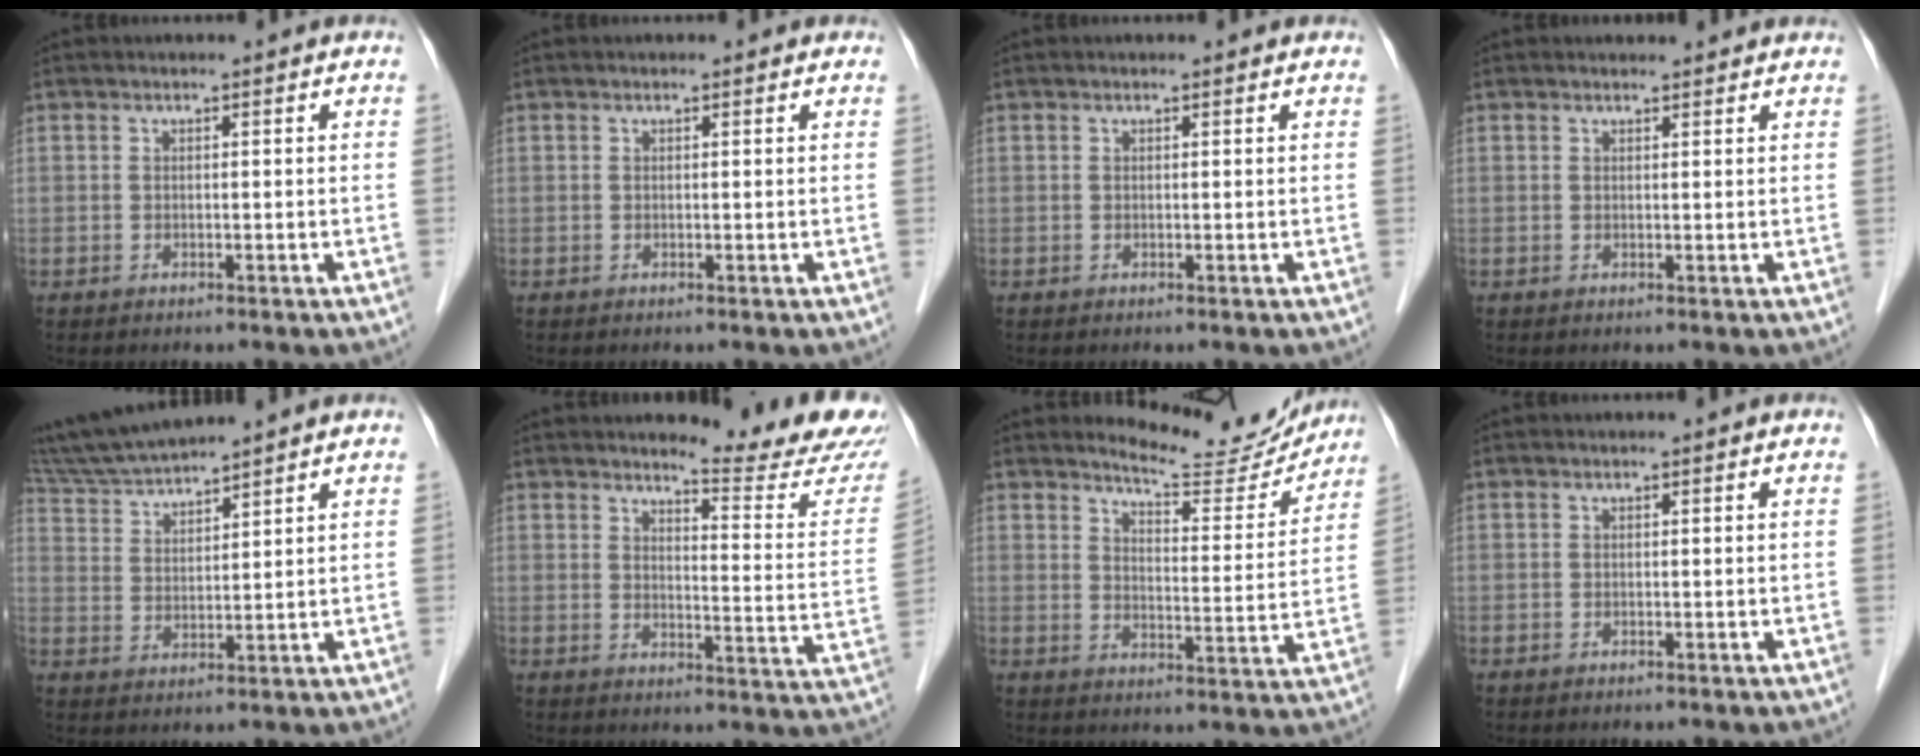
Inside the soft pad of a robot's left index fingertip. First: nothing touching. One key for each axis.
{"total": 1.1, "fx": 0.9, "fy": 0.5, "fz": 0.3, "tx": -0.009, "ty": 0.006, "tz": 0.008}
{"total": 1.2, "fx": 1.1, "fy": 0.4, "fz": 0.3, "tx": -0.012, "ty": 0.007, "tz": 0.012}
{"total": 3.0, "fx": 2.9, "fy": 0.8, "fz": 0.5, "tx": -0.010, "ty": 0.011, "tz": 0.030}
{"total": 8.9, "fx": 8.4, "fy": -0.5, "fz": 2.7, "tx": -0.063, "ty": 0.021, "tz": 0.169}
{"total": 14.1, "fx": 13.5, "fy": -0.4, "fz": 3.9, "tx": -0.045, "ty": -0.100, "tz": 0.150}
{"total": 11.9, "fx": 11.5, "fy": 2.0, "fz": 2.3, "tx": -0.027, "ty": -0.030, "tz": 0.145}
{"total": 0.0}